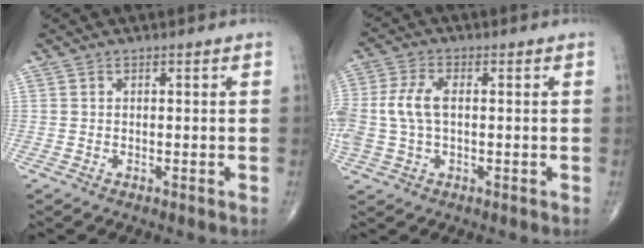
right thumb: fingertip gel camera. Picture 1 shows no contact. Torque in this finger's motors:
{"motor_torque": [0.96, 1.15, 1.01, -0.21, 0.35]}